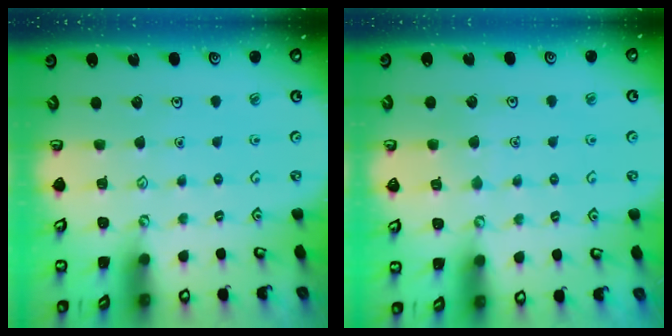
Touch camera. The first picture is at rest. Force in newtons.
{"total": 2.6, "press": 2.6, "slide": 0.3}